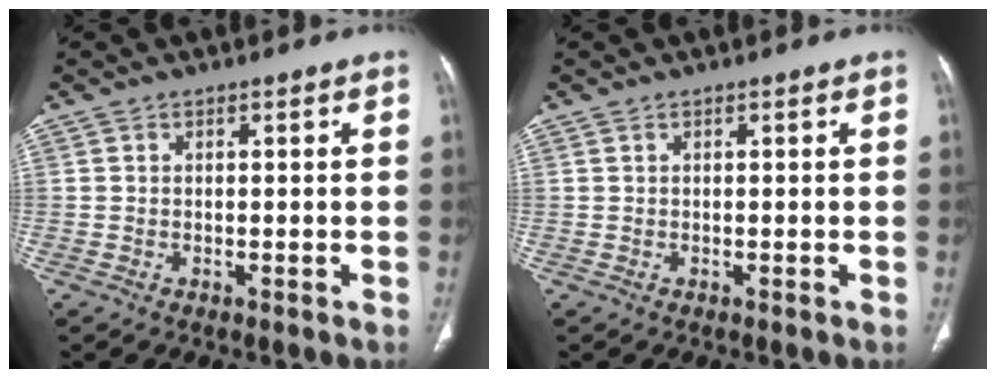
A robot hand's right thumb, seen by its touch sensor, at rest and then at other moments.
{"total": 0.0}